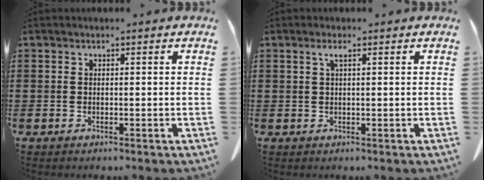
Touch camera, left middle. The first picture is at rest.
{"total": 1.4, "force": [0.6, 0.2, 1.3], "torque": [-0.027, 0.002, 0.011]}